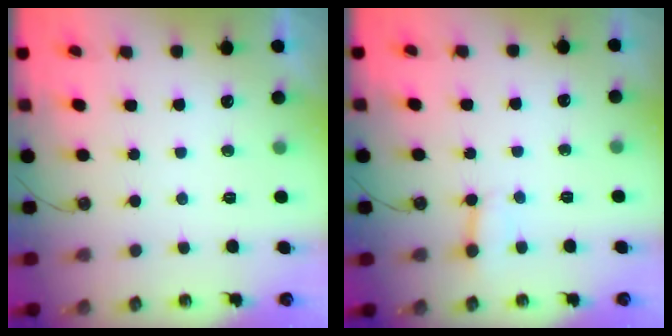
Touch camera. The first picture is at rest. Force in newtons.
{"total": 2.5, "press": 2.5, "slide": 0.2}